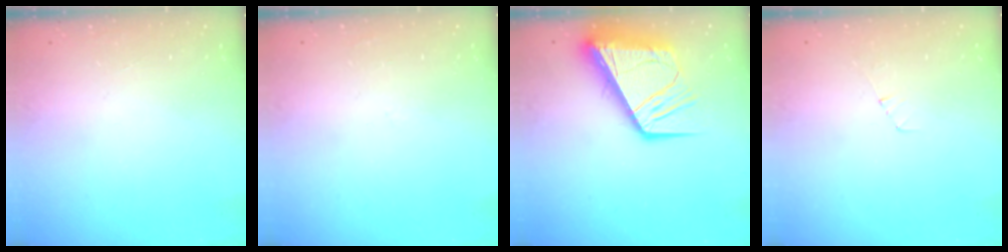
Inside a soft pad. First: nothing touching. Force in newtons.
{"total": 2.6, "press": 2.6, "slide": 0.2}
{"total": 17.1, "press": 17.0, "slide": 1.9}
{"total": 3.8, "press": 3.8, "slide": 0.3}